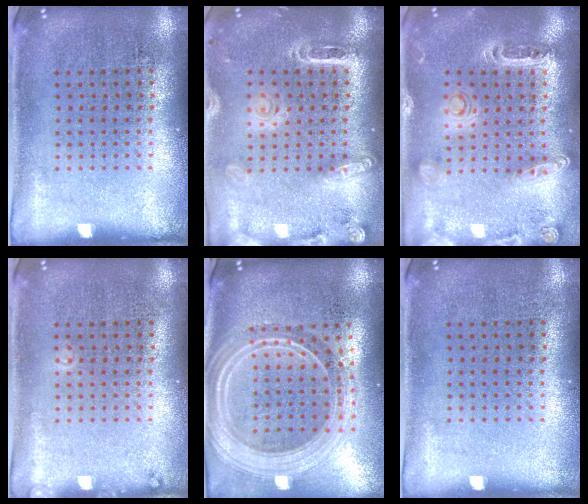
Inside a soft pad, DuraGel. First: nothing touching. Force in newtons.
{"total": 2.1, "press": 1.8, "slide": 1.0}
{"total": 1.3, "press": 1.3, "slide": 0.2}
{"total": 0.7, "press": 0.7, "slide": 0.1}
{"total": 2.7, "press": 2.2, "slide": 1.4}
{"total": 0.0}